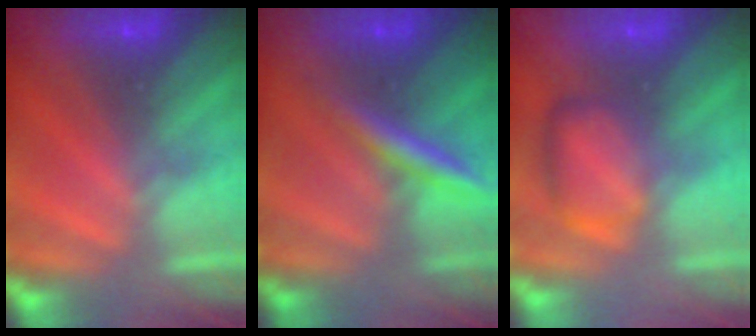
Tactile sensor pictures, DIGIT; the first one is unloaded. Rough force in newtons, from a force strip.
{"total": 2.4}
{"total": 2.4}